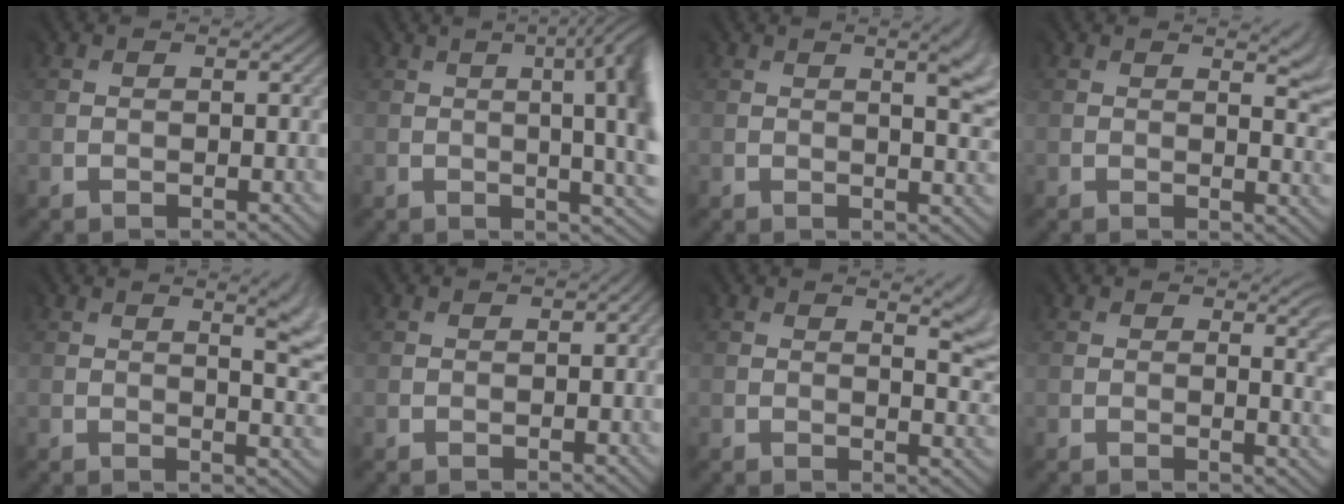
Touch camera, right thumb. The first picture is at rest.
{"total": 11.5, "force": [0.3, 3.9, 10.9], "torque": [-0.099, 0.018, -0.005]}
{"total": 5.4, "force": [1.6, 1.5, 4.9], "torque": [-0.045, 0.010, 0.017]}
{"total": 4.7, "force": [1.9, 1.4, 4.0], "torque": [-0.039, -0.001, 0.029]}
{"total": 6.1, "force": [2.4, 1.7, 5.3], "torque": [-0.051, 0.012, 0.026]}
{"total": 0.8, "force": [-0.2, 0.6, 0.5], "torque": [-0.001, -0.001, 0.001]}
{"total": 4.7, "force": [2.2, 1.3, 3.9], "torque": [-0.037, 0.002, 0.030]}
{"total": 4.5, "force": [0.6, 1.8, 4.1], "torque": [-0.051, -0.003, 0.008]}